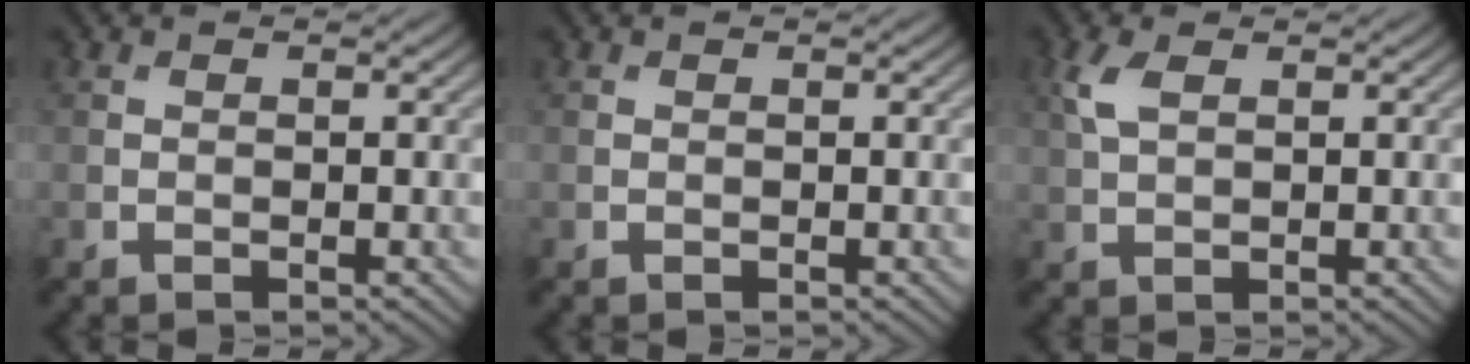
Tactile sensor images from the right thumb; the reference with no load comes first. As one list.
[{"total": 0.0}, {"total": 2.8, "force": [1.2, 1.3, 2.1], "torque": [-0.061, 0.006, 0.024]}]